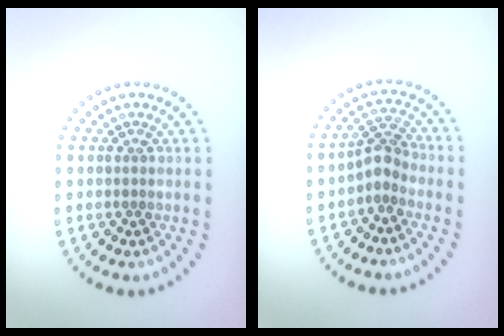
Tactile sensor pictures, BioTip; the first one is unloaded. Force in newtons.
{"total": 2.3, "press": 1.7, "slide": 1.5}